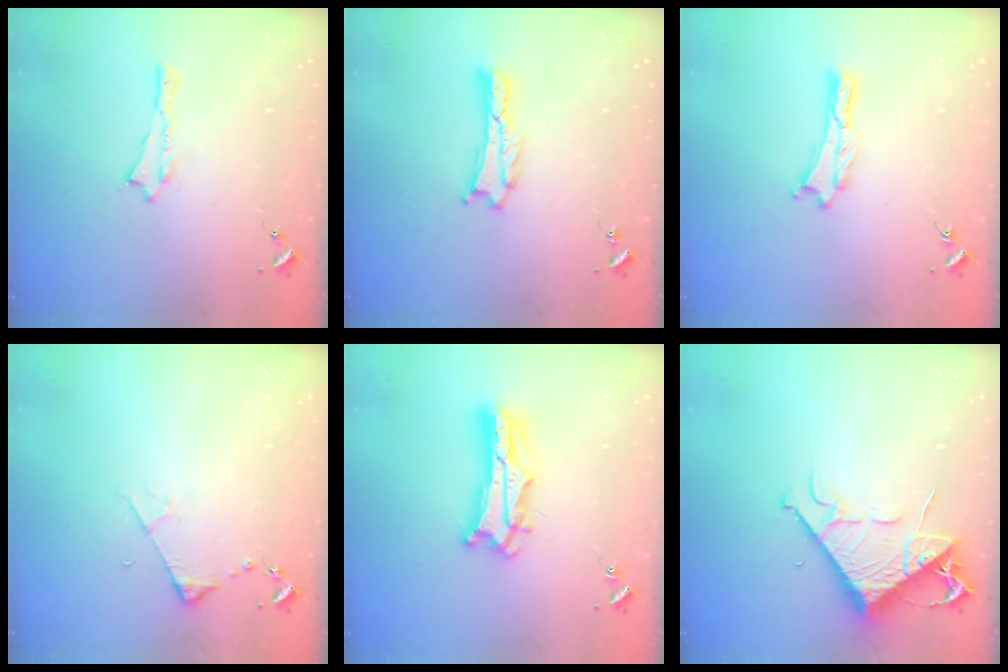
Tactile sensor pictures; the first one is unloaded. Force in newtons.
{"total": 0.7, "press": 0.7, "slide": 0.2}
{"total": 0.0}
{"total": 3.2, "press": 3.2, "slide": 0.4}
{"total": 7.6, "press": 7.5, "slide": 0.7}
{"total": 8.4, "press": 8.3, "slide": 1.1}